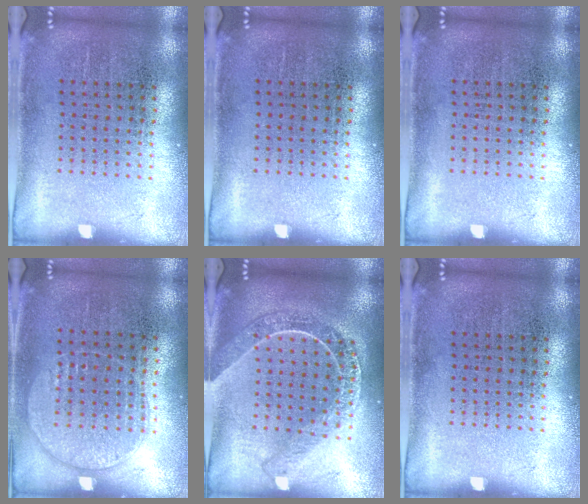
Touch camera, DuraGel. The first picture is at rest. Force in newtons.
{"total": 0.0}
{"total": 0.0}
{"total": 1.0, "press": 0.9, "slide": 0.4}
{"total": 2.1, "press": 1.9, "slide": 1.0}
{"total": 0.0}